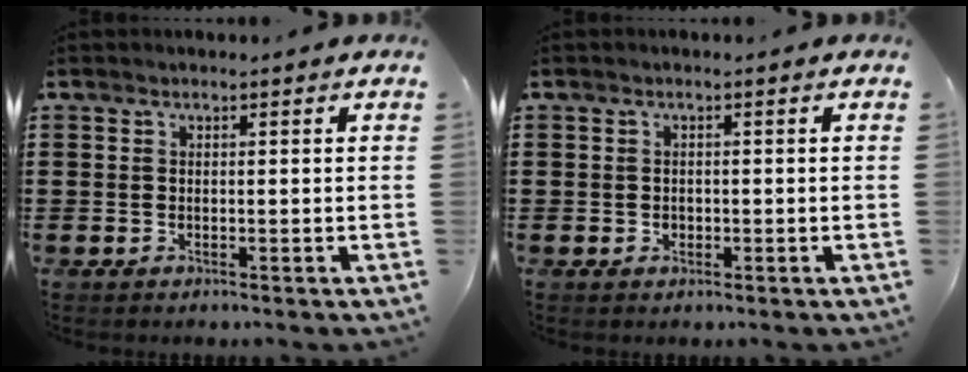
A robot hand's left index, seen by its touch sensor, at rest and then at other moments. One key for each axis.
{"total": 0.7, "fx": -0.2, "fy": 0.7, "fz": 0.2, "tx": -0.007, "ty": 0.004, "tz": -0.004}